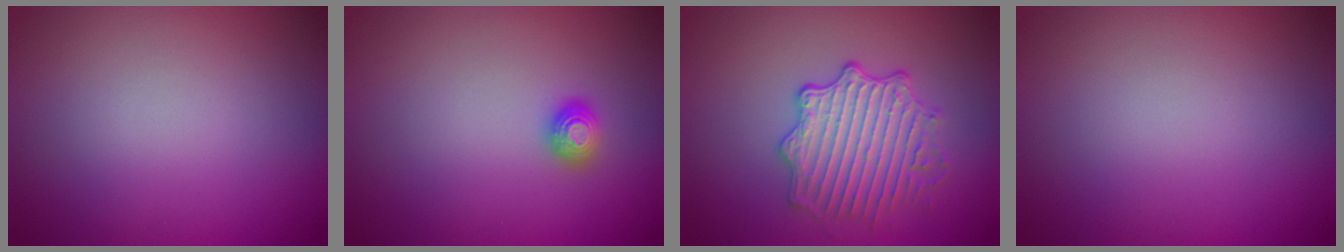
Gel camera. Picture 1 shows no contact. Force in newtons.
{"total": 1.2, "press": 1.1, "slide": 0.4}
{"total": 4.0, "press": 3.8, "slide": 1.2}
{"total": 0.0}